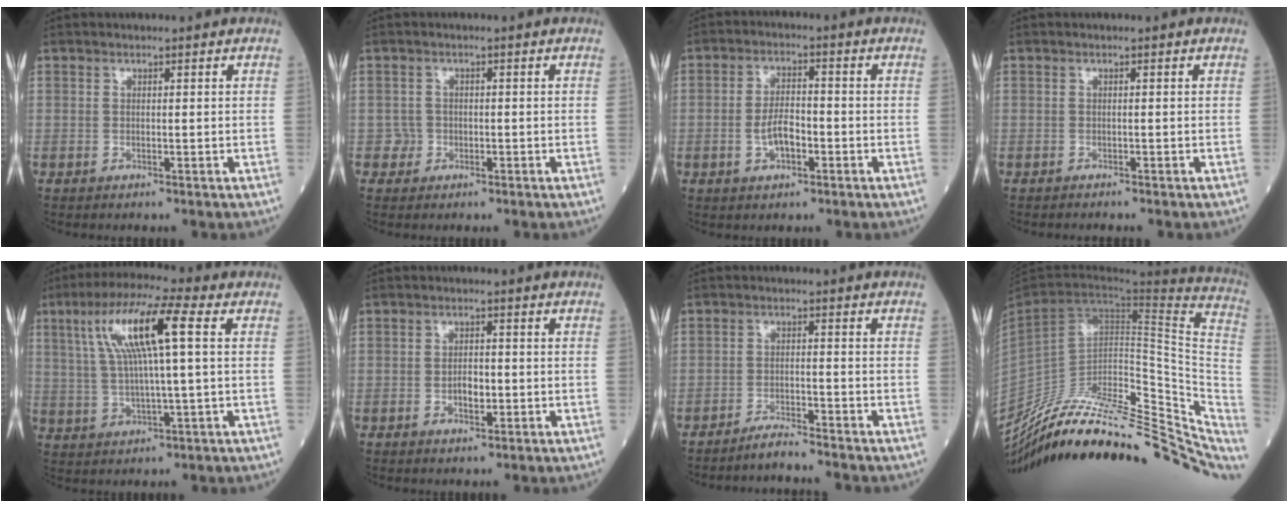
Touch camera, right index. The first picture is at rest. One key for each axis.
{"total": 1.8, "fx": -0.6, "fy": 1.7, "fz": 0.0, "tx": 0.009, "ty": 0.009, "tz": -0.014}
{"total": 5.1, "fx": -1.5, "fy": 2.2, "fz": 4.3, "tx": -0.081, "ty": 0.008, "tz": -0.028}
{"total": 0.8, "fx": -0.7, "fy": 0.0, "fz": 0.2, "tx": -0.006, "ty": -0.002, "tz": -0.012}
{"total": 12.4, "fx": 3.5, "fy": 1.1, "fz": 11.9, "tx": -0.235, "ty": 0.025, "tz": 0.063}
{"total": 3.1, "fx": -0.7, "fy": 1.5, "fz": 2.6, "tx": -0.041, "ty": 0.003, "tz": -0.011}
{"total": 3.5, "fx": -3.4, "fy": -0.5, "fz": 0.6, "tx": -0.012, "ty": -0.014, "tz": -0.060}
{"total": 32.5, "fx": -25.9, "fy": 10.6, "fz": 16.6, "tx": -0.182, "ty": -0.001, "tz": -0.363}